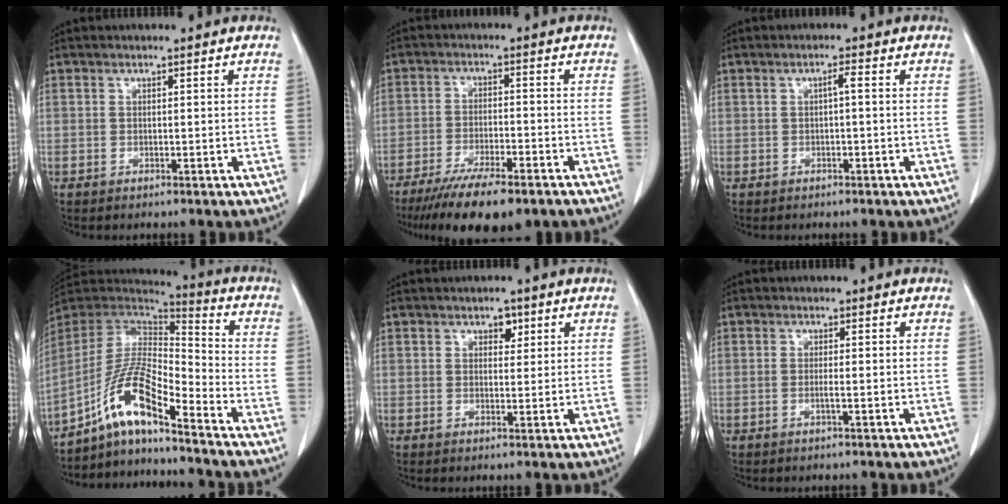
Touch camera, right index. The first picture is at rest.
{"total": 13.1, "force": [-9.9, 2.5, 8.2], "torque": [-0.132, -0.026, -0.152]}
{"total": 1.2, "force": [0.0, 0.1, 1.2], "torque": [-0.021, 0.004, 0.001]}
{"total": 11.7, "force": [-7.9, 1.5, 8.6], "torque": [-0.176, 0.011, -0.146]}
{"total": 1.9, "force": [1.0, 1.2, 1.0], "torque": [-0.012, 0.002, 0.015]}
{"total": 0.9, "force": [-0.3, -0.1, 0.8], "torque": [-0.016, 0.001, -0.005]}